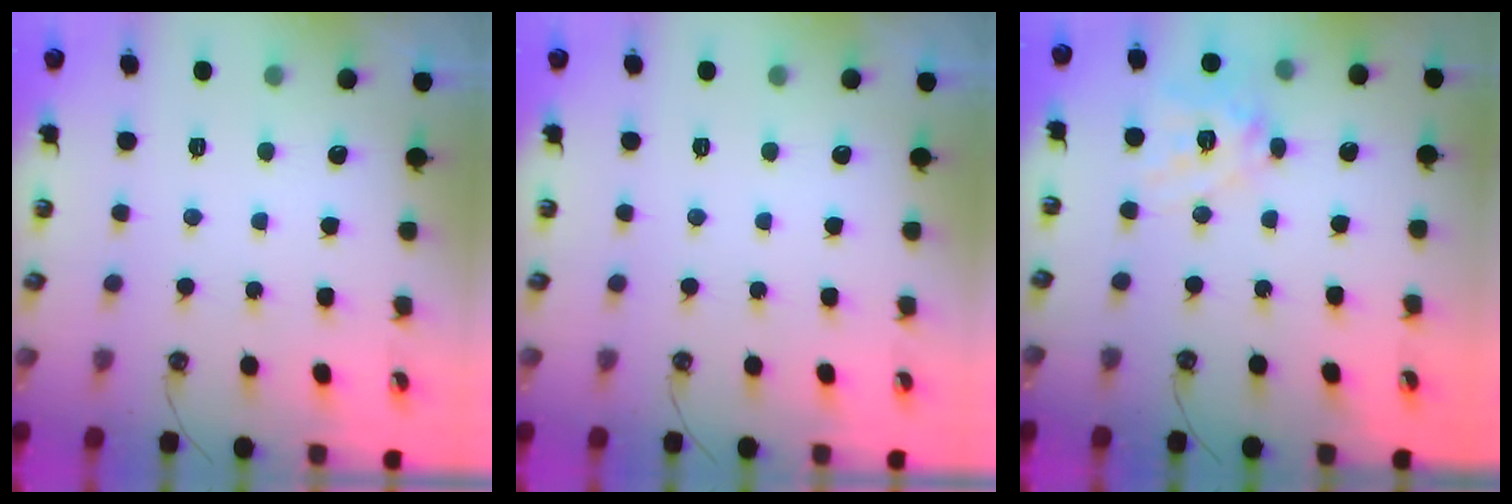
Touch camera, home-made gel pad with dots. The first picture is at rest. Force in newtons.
{"total": 0.0}
{"total": 13.1, "press": 13.0, "slide": 1.7}